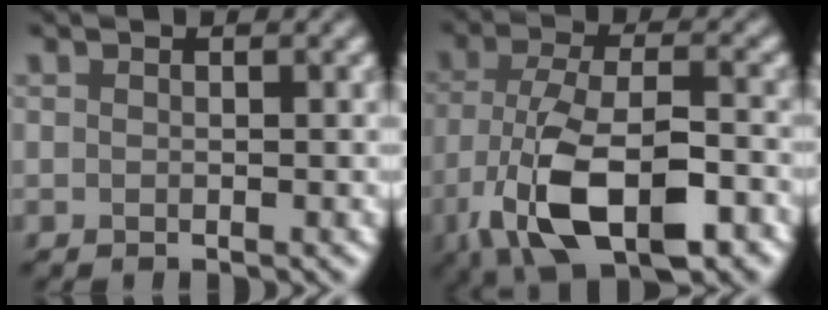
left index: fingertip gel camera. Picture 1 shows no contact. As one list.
[{"total": 11.1, "force": [-4.8, 5.1, 8.6], "torque": [-0.181, -0.020, -0.077]}]